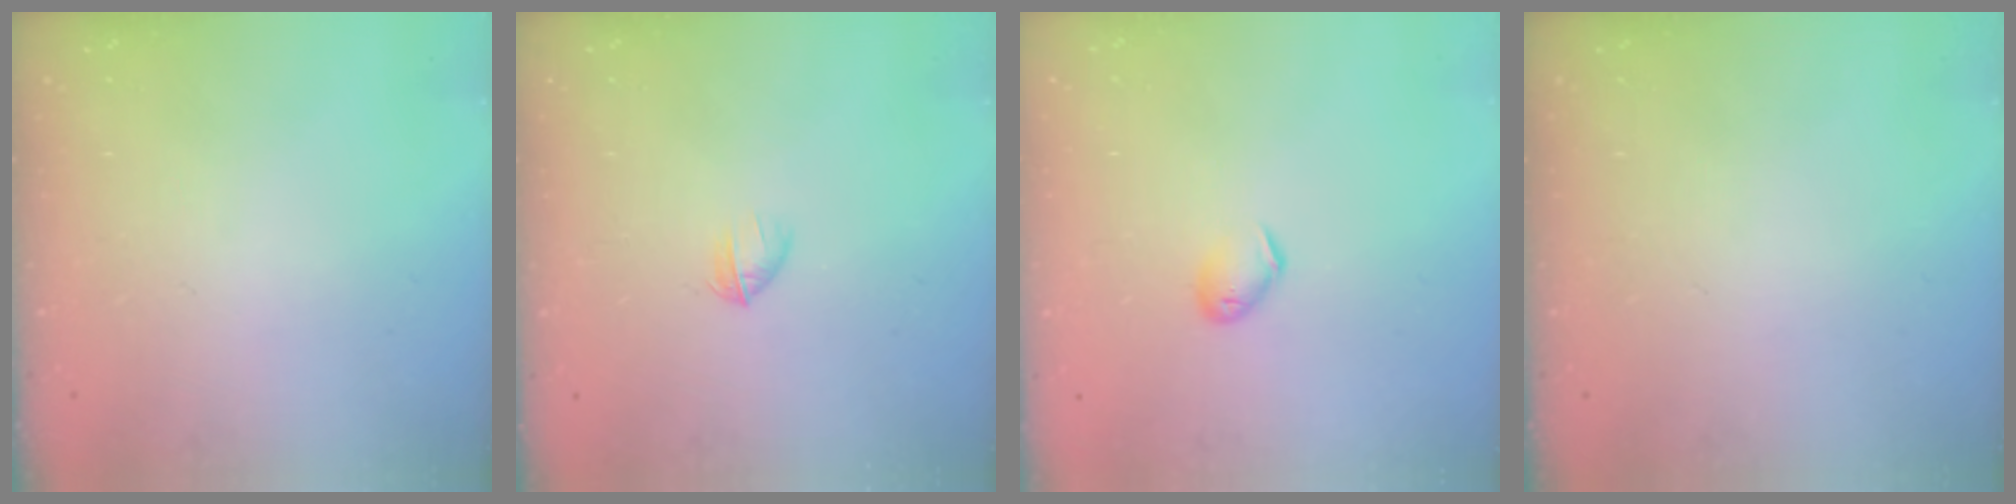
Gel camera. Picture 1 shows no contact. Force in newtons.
{"total": 2.8, "press": 2.6, "slide": 0.9}
{"total": 7.0, "press": 6.9, "slide": 1.3}
{"total": 0.0}